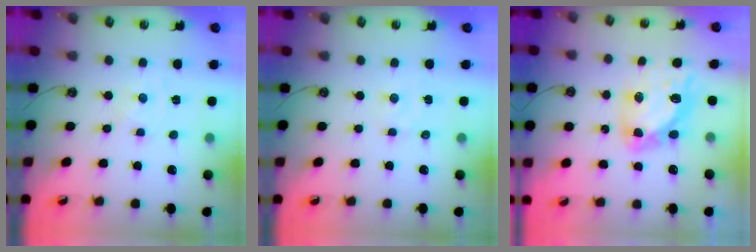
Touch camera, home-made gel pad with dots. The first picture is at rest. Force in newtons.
{"total": 3.5, "press": 3.4, "slide": 0.3}
{"total": 12.7, "press": 12.7, "slide": 1.4}